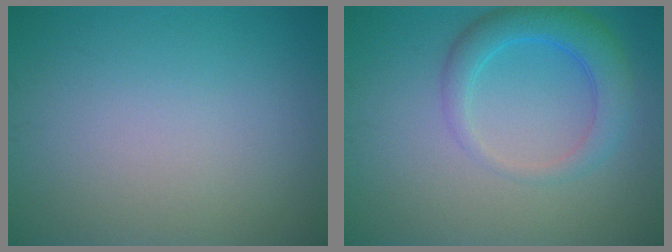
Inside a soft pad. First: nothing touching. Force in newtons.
{"total": 4.1, "press": 4.1, "slide": 0.2}